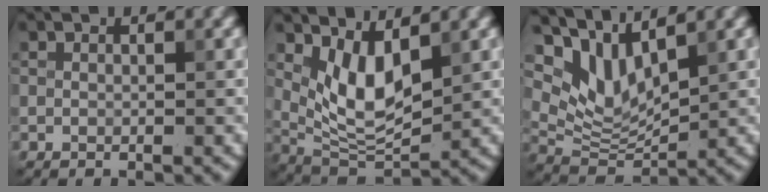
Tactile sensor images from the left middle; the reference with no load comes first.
{"total": 5.5, "force": [1.9, 2.4, 4.5], "torque": [-0.088, -0.015, 0.045]}
{"total": 5.6, "force": [4.2, 2.2, 2.9], "torque": [-0.073, -0.007, 0.082]}